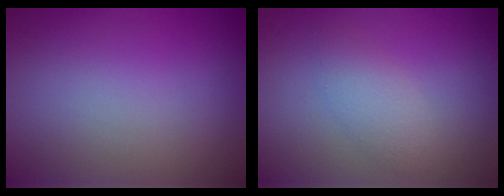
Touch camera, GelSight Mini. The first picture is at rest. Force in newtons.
{"total": 2.2, "press": 2.2, "slide": 0.0}